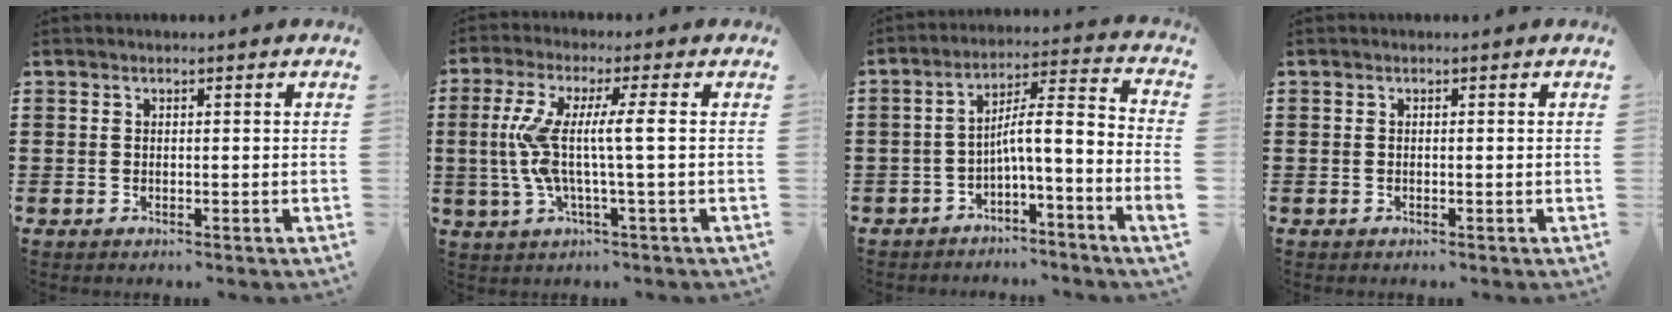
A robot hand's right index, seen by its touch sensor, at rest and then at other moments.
{"total": 8.6, "force": [0.0, 0.0, 8.6], "torque": [-0.188, -0.016, -0.013]}
{"total": 5.3, "force": [-3.5, -0.7, 3.9], "torque": [-0.078, -0.021, -0.080]}
{"total": 0.0}